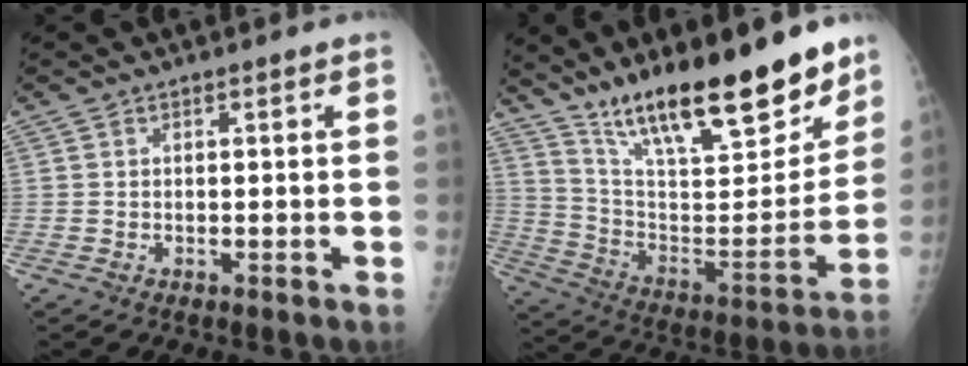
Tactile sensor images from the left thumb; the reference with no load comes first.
{"total": 25.7, "force": [18.5, 6.9, 16.5], "torque": [-0.228, -0.081, 0.313]}